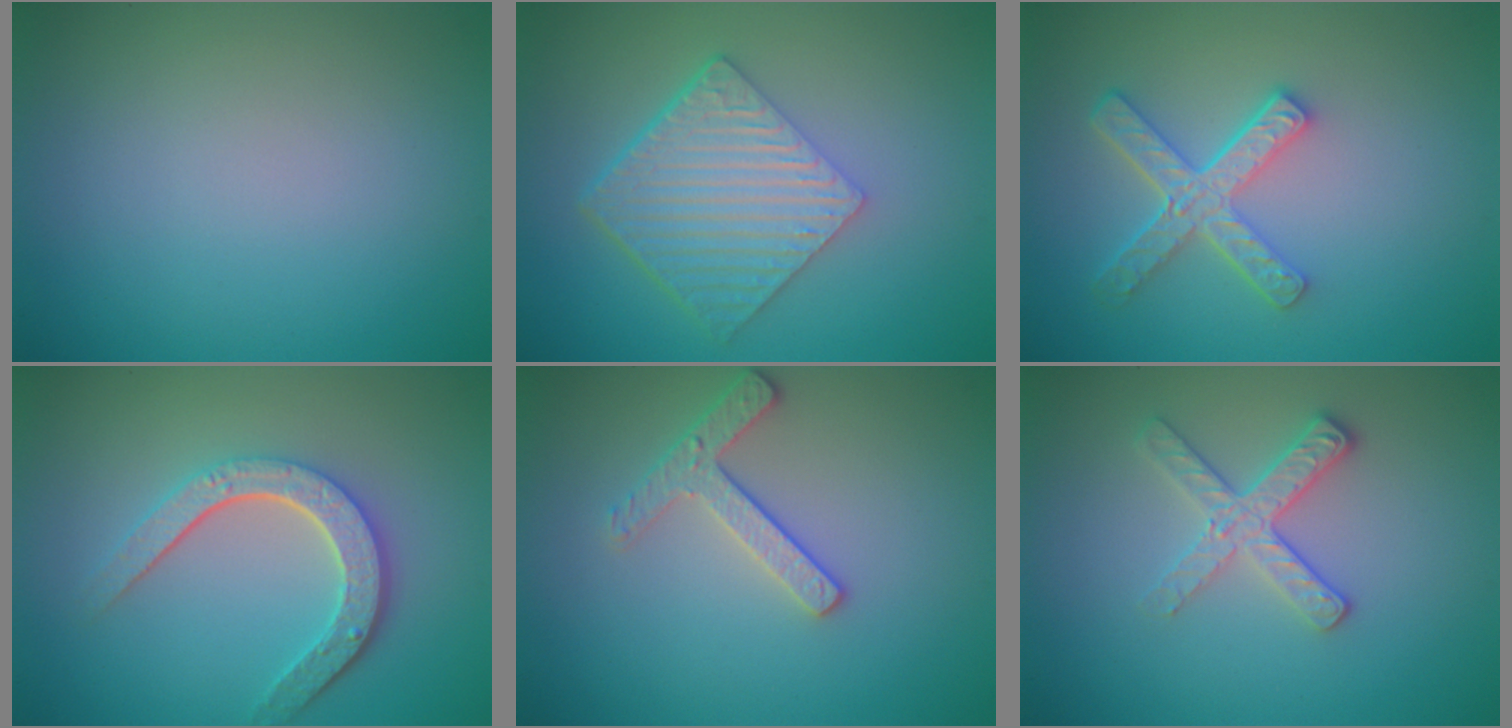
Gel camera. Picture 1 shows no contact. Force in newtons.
{"total": 6.4, "press": 4.4, "slide": 4.7}
{"total": 4.5, "press": 3.3, "slide": 3.1}
{"total": 4.7, "press": 3.6, "slide": 3.1}
{"total": 2.5, "press": 2.4, "slide": 0.7}
{"total": 2.6, "press": 2.4, "slide": 0.9}